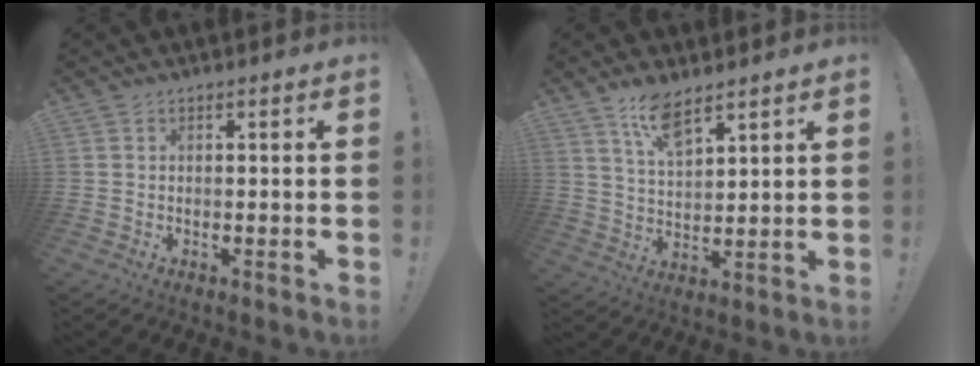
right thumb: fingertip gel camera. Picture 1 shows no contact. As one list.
[{"total": 8.7, "force": [6.5, 2.6, 5.1], "torque": [-0.099, -0.030, 0.118]}]